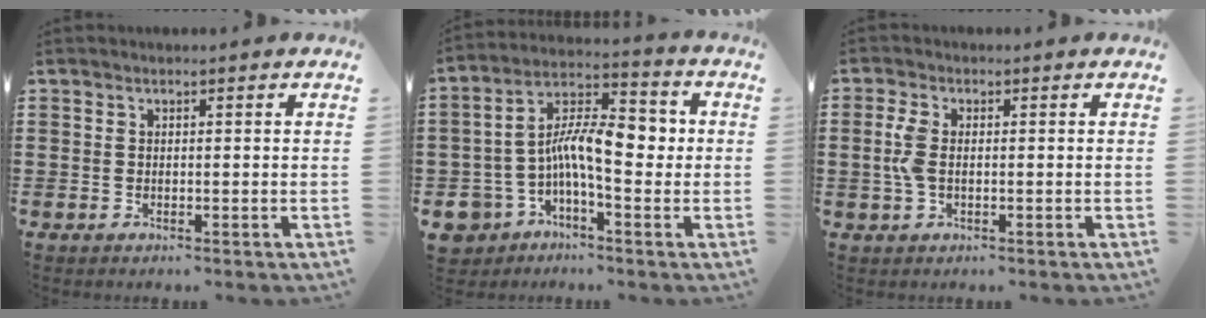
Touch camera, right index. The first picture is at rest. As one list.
[{"total": 11.9, "force": [-0.3, 6.1, 10.3], "torque": [-0.192, 0.006, -0.003]}, {"total": 3.8, "force": [-0.1, 1.9, 3.3], "torque": [-0.093, -0.006, -0.012]}]